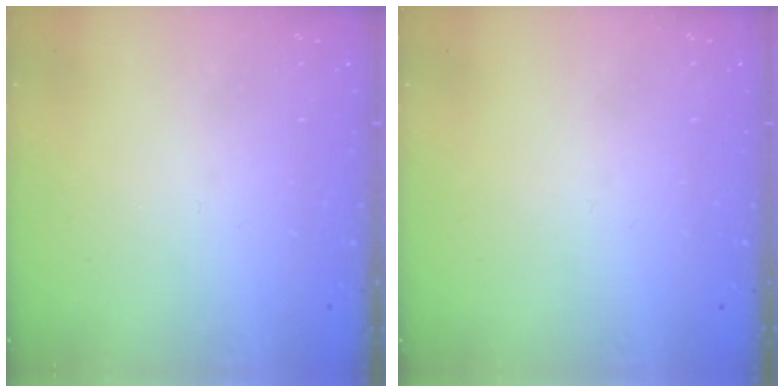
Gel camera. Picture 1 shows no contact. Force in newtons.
{"total": 0.0}